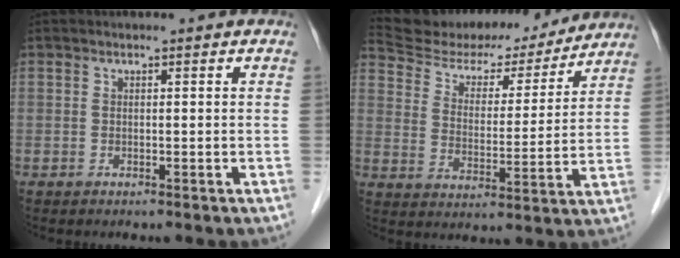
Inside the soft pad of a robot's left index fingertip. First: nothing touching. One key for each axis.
{"total": 19.4, "fx": 18.1, "fy": 5.1, "fz": 4.7, "tx": -0.080, "ty": 0.012, "tz": 0.265}